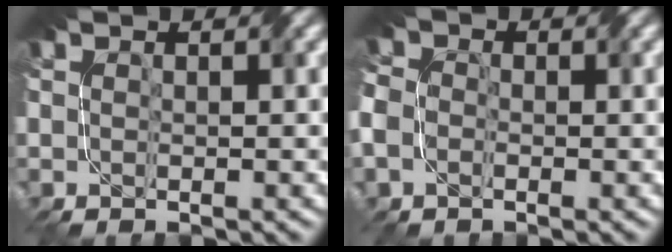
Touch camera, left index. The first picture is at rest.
{"total": 3.6, "force": [-0.7, 3.2, 1.5], "torque": [-0.028, 0.016, -0.024]}